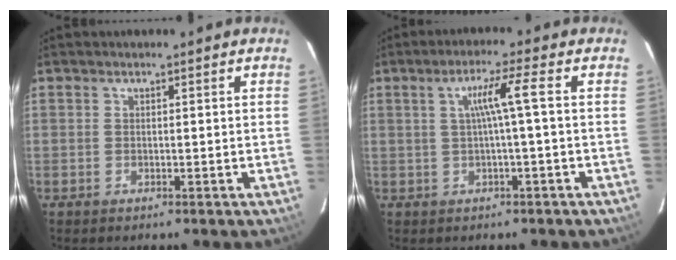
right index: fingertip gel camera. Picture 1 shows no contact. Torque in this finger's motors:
{"motor_torque": [0.73, -0.02, 0.46, 0.11]}